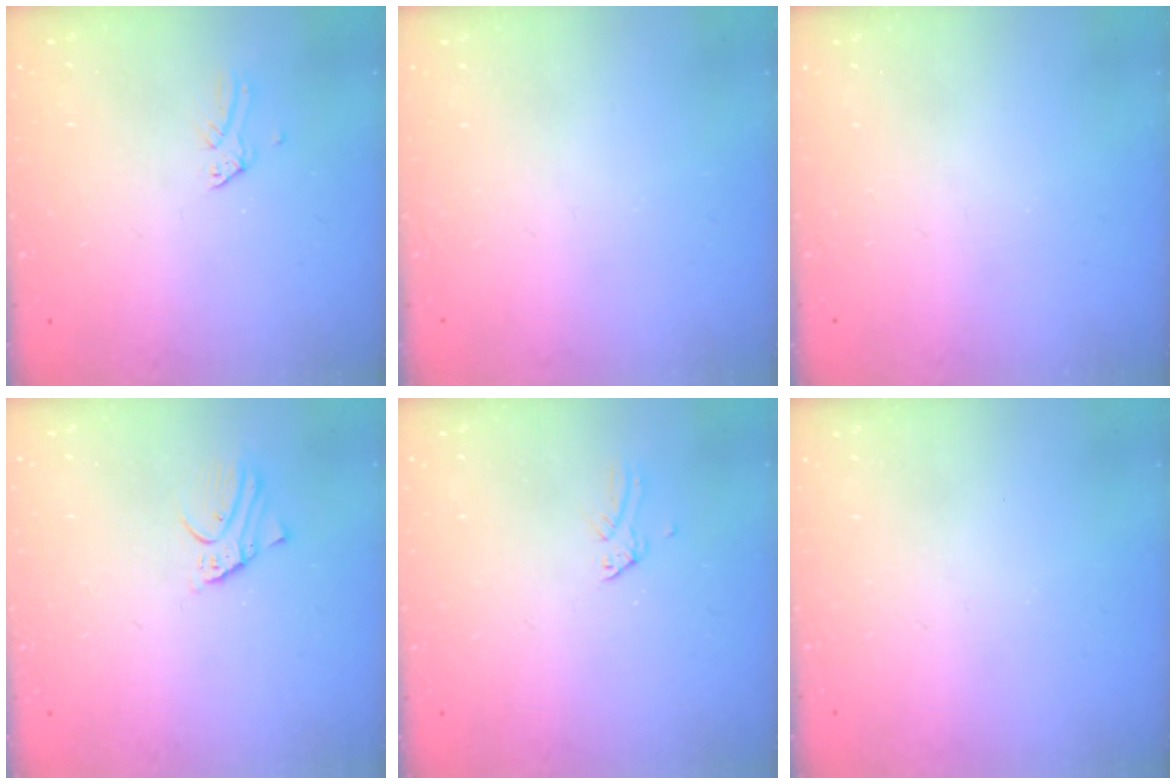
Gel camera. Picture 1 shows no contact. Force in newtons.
{"total": 0.0}
{"total": 0.0}
{"total": 2.7, "press": 2.7, "slide": 0.2}
{"total": 0.0}
{"total": 0.0}